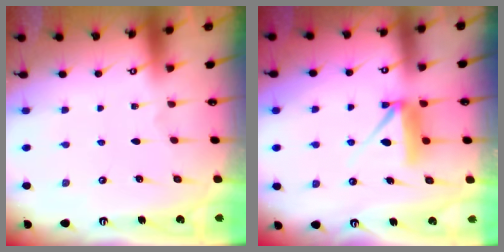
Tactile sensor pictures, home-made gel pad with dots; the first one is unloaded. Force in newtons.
{"total": 8.2, "press": 8.2, "slide": 0.4}